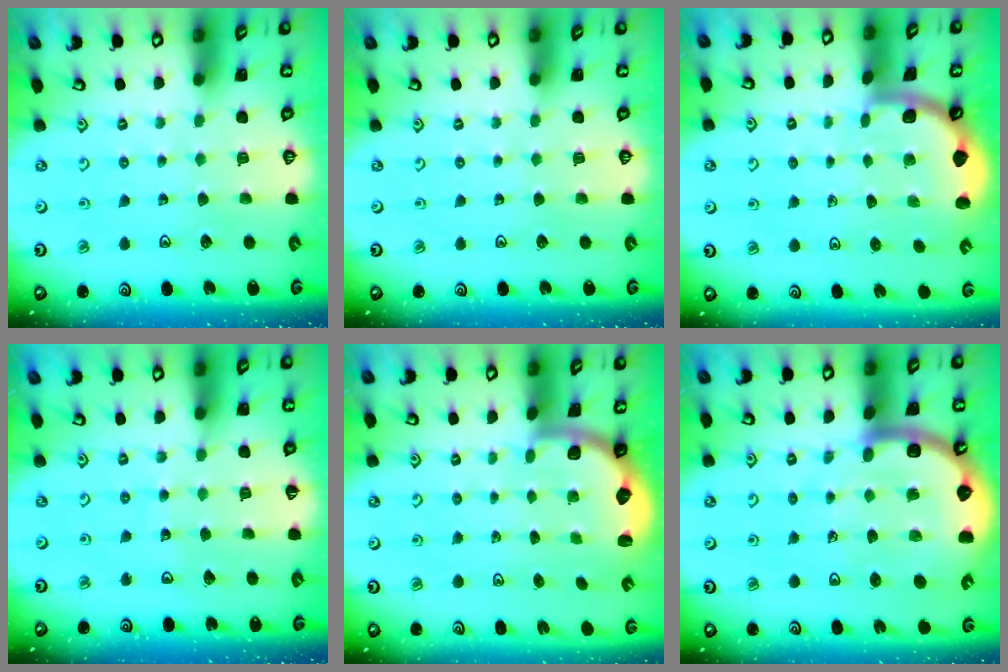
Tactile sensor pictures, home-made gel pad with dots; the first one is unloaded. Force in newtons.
{"total": 0.0}
{"total": 1.8, "press": 1.8, "slide": 0.1}
{"total": 3.9, "press": 3.9, "slide": 0.2}
{"total": 2.2, "press": 2.1, "slide": 0.8}
{"total": 11.5, "press": 10.9, "slide": 3.4}